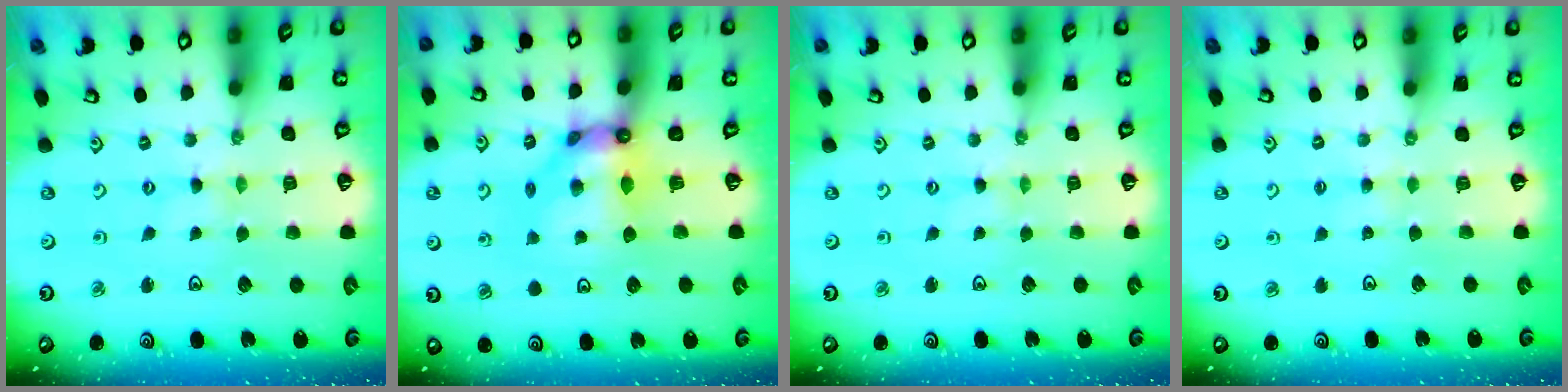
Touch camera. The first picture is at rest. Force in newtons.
{"total": 9.2, "press": 9.2, "slide": 1.0}
{"total": 0.0}
{"total": 2.7, "press": 2.7, "slide": 0.3}